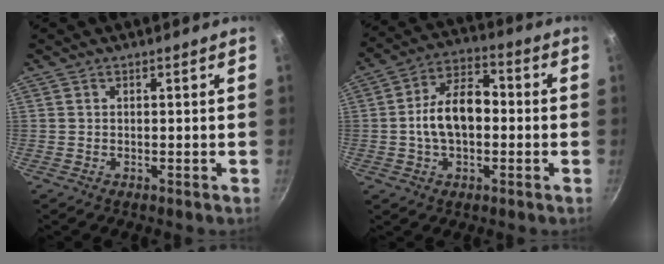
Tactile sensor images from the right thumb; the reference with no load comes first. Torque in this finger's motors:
{"motor_torque": [-0.19, 1.22, 1.18, -0.16, 0.08]}